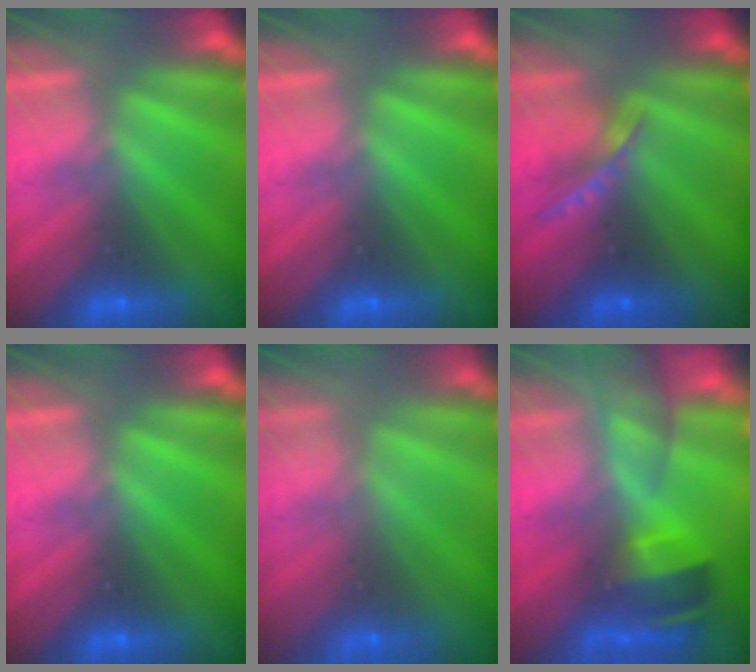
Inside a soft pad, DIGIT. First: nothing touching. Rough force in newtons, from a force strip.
{"total": 0.0}
{"total": 4.7}
{"total": 0.0}
{"total": 8.1}
{"total": 8.2}